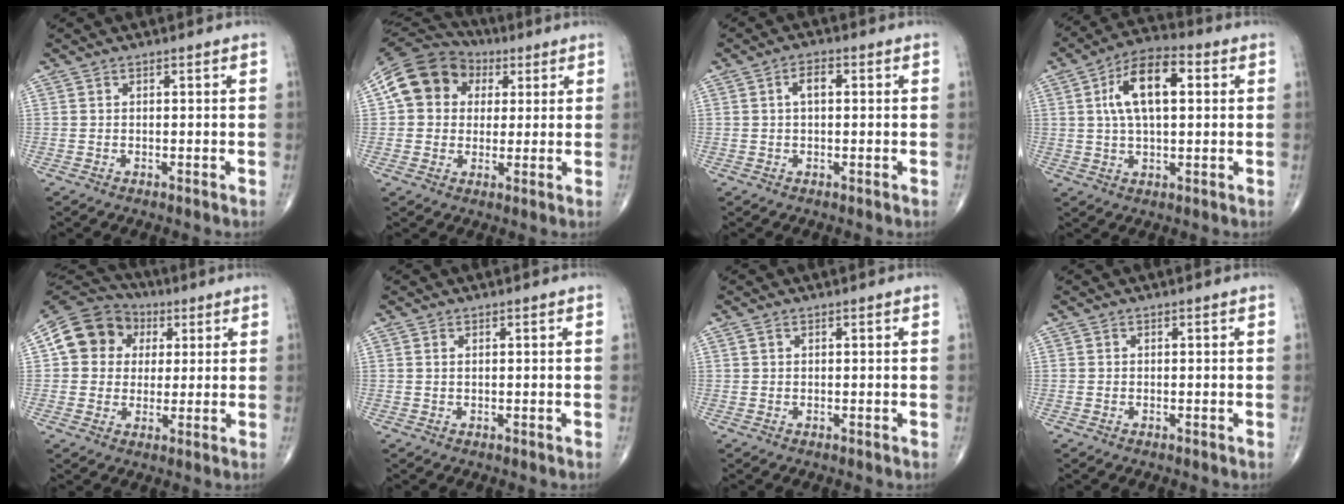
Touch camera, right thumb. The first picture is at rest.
{"total": 13.5, "force": [3.4, 11.4, 6.4], "torque": [-0.099, 0.021, 0.050]}
{"total": 3.3, "force": [0.5, 1.7, 2.7], "torque": [-0.048, 0.010, 0.007]}
{"total": 12.6, "force": [2.8, 6.0, 10.7], "torque": [-0.186, 0.019, 0.043]}
{"total": 12.4, "force": [3.0, 10.8, 5.4], "torque": [-0.076, 0.013, 0.041]}
{"total": 0.5, "force": [0.3, 0.2, 0.4], "torque": [-0.011, 0.003, 0.006]}
{"total": 0.7, "force": [0.4, 0.4, 0.4], "torque": [-0.009, 0.005, 0.007]}
{"total": 0.0}